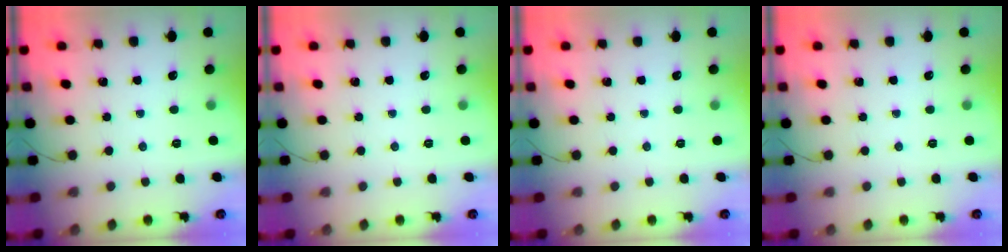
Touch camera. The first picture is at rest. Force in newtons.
{"total": 0.0}
{"total": 0.0}
{"total": 0.0}